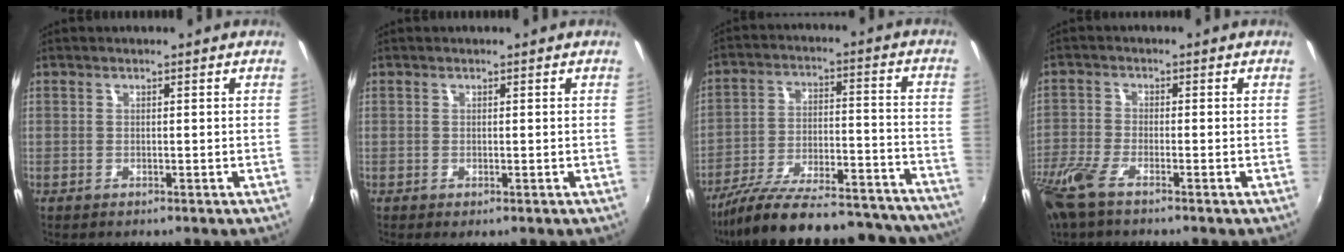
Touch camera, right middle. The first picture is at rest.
{"total": 0.0}
{"total": 31.1, "force": [-27.6, 6.8, 12.6], "torque": [-0.213, -0.018, -0.370]}
{"total": 8.5, "force": [-6.0, 2.3, 5.5], "torque": [-0.139, -0.031, -0.124]}